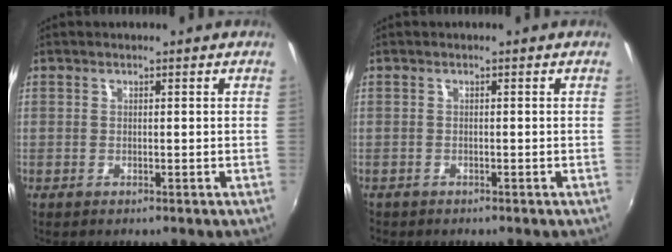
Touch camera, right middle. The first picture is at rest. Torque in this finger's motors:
{"motor_torque": [-0.02, 0.02, -0.03, -0.01]}